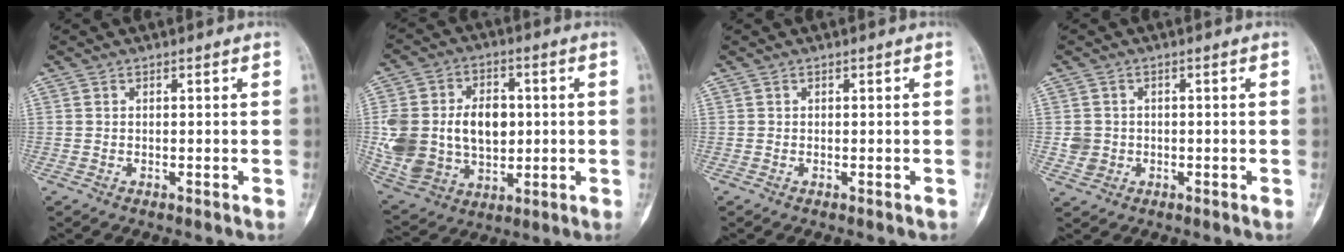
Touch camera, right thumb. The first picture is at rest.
{"total": 21.3, "force": [0.7, 15.2, 14.9], "torque": [-0.290, 0.004, 0.038]}
{"total": 0.0}
{"total": 3.0, "force": [-0.3, 2.9, 1.0], "torque": [-0.004, 0.004, 0.000]}